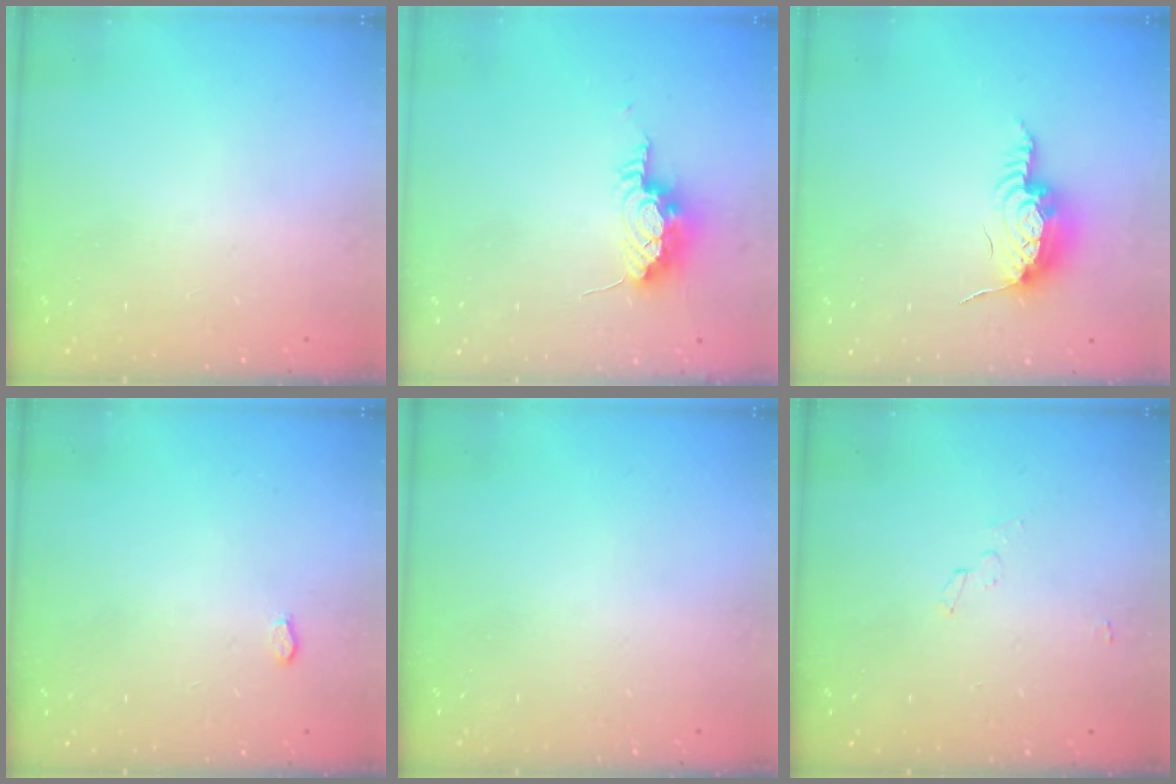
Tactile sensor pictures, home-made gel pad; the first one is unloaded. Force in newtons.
{"total": 9.6, "press": 9.0, "slide": 3.6}
{"total": 12.9, "press": 12.9, "slide": 0.8}
{"total": 2.6, "press": 2.5, "slide": 0.4}
{"total": 0.0}
{"total": 2.2, "press": 2.2, "slide": 0.2}